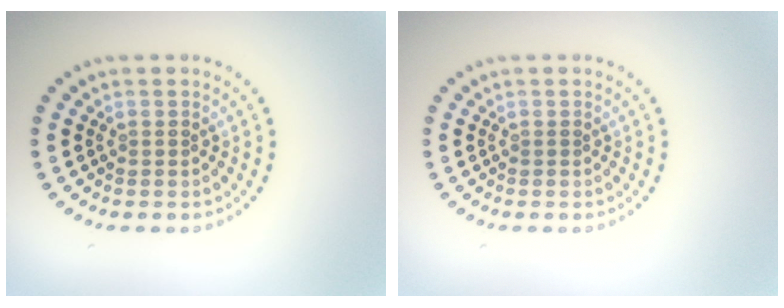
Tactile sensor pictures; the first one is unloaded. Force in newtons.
{"total": 0.0}